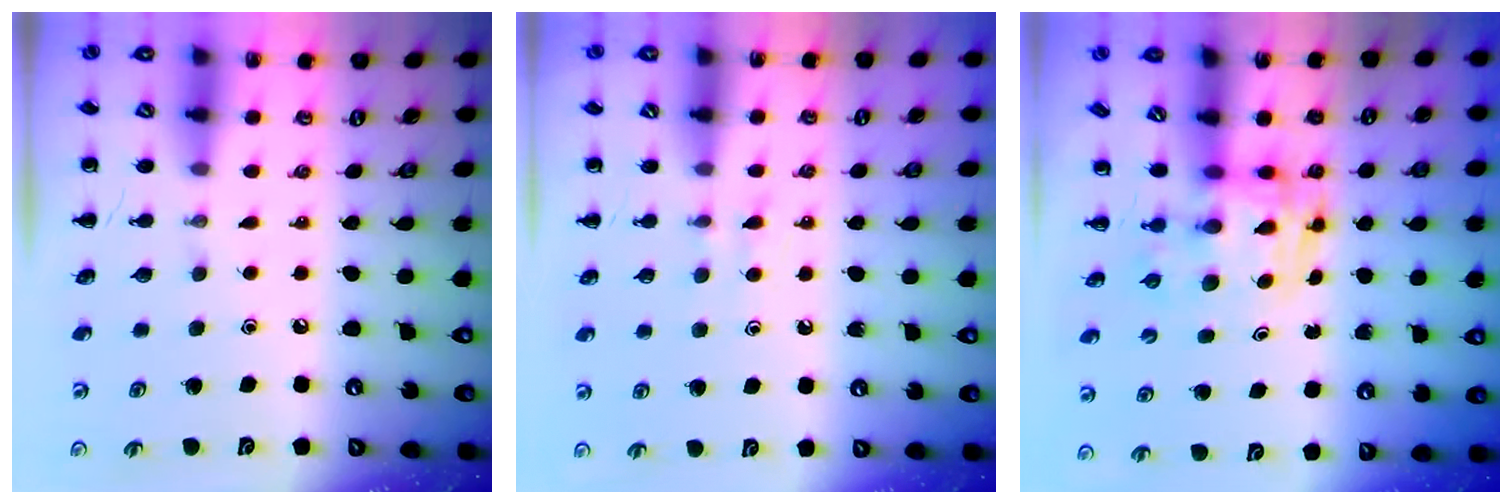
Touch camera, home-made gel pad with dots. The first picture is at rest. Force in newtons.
{"total": 3.0, "press": 2.7, "slide": 1.4}
{"total": 3.6, "press": 3.5, "slide": 0.6}